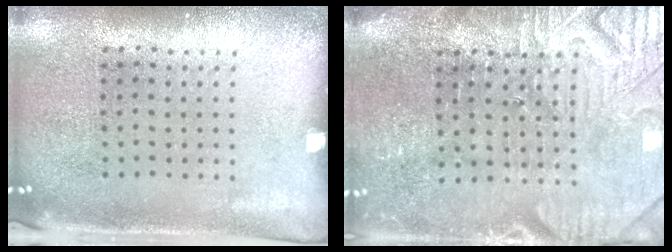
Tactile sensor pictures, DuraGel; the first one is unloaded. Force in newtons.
{"total": 4.0, "press": 3.8, "slide": 1.3}